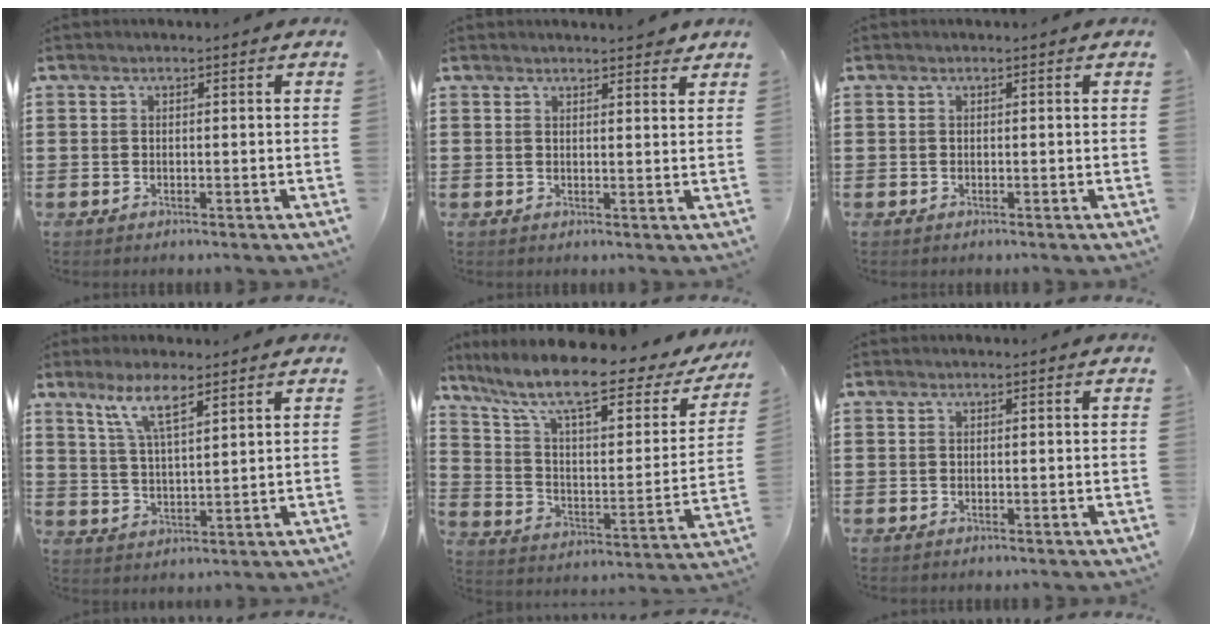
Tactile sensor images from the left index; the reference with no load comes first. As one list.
[{"total": 2.2, "force": [2.1, 0.3, 0.7], "torque": [-0.011, -0.001, 0.038]}, {"total": 0.0}, {"total": 6.7, "force": [4.4, 1.5, 4.8], "torque": [-0.107, 0.001, 0.076]}, {"total": 11.8, "force": [8.7, 2.1, 7.6], "torque": [-0.175, -0.053, 0.144]}, {"total": 0.0}]